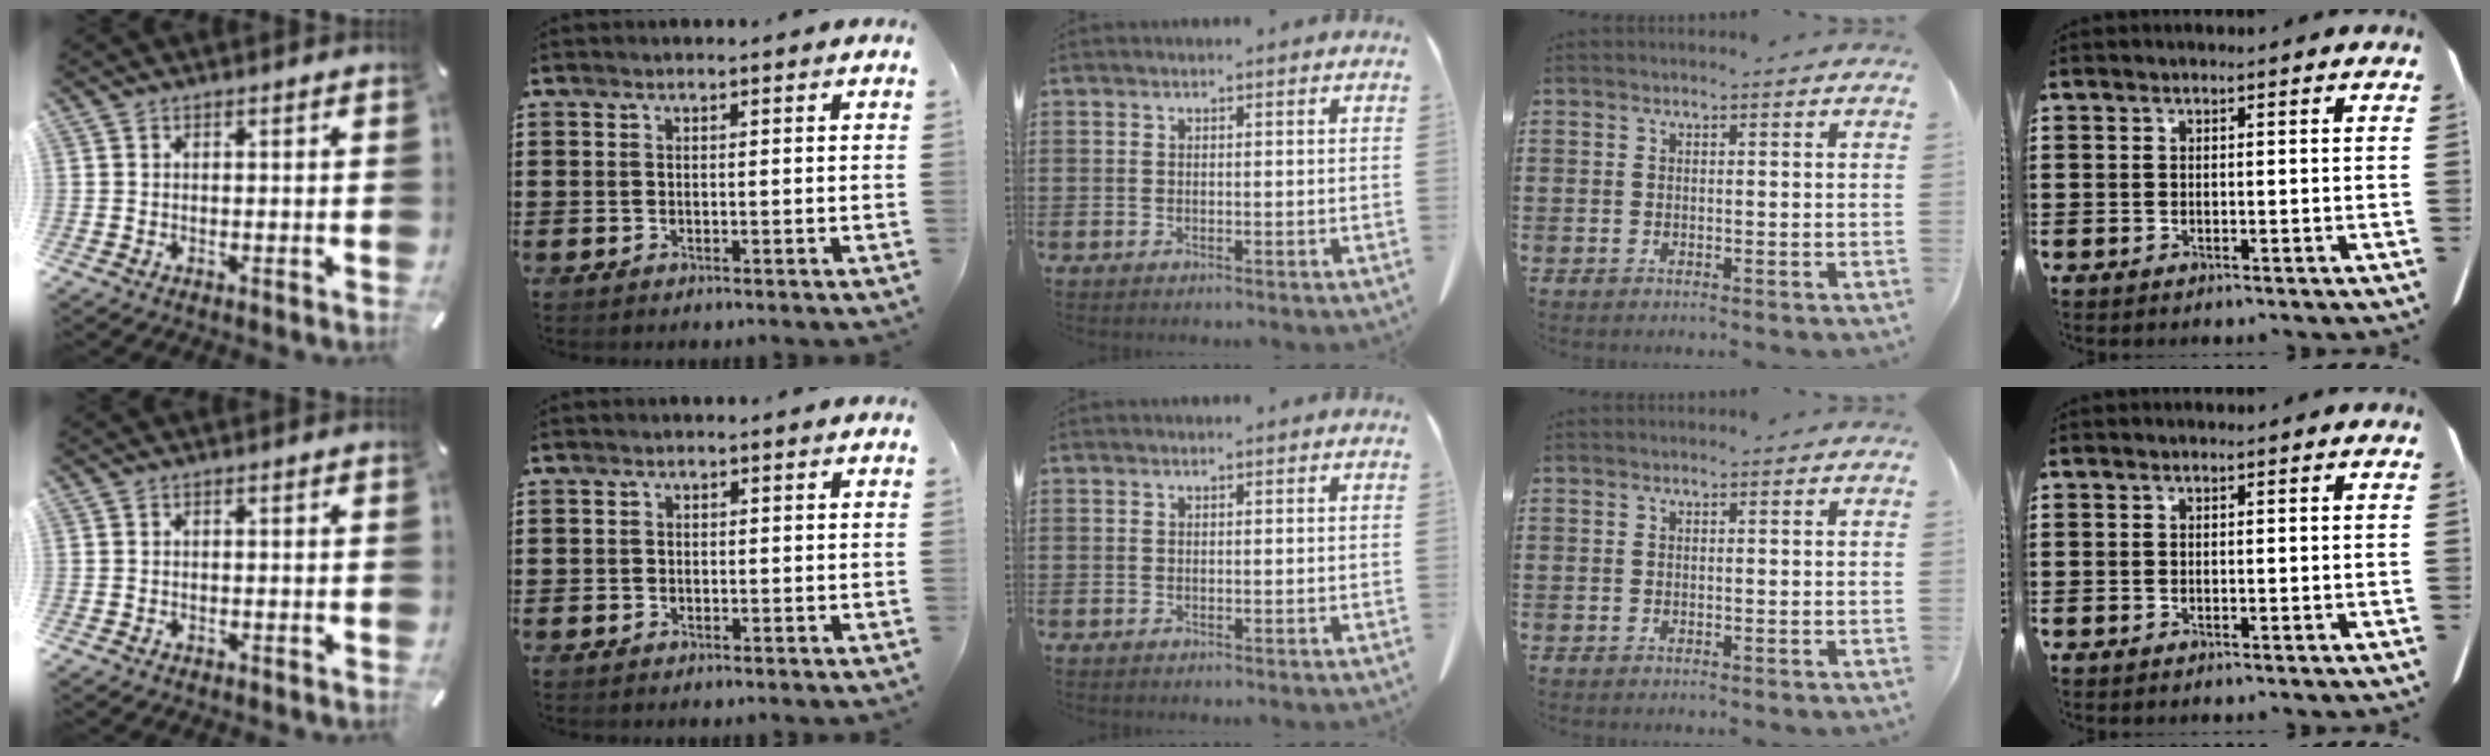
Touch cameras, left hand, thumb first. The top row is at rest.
{"thumb": {"total": 0.5, "force": [-0.3, 0.4, 0.2], "torque": [-0.002, 0.003, -0.008]}, "index": {"total": 0.7, "force": [-0.3, 0.7, 0.1], "torque": [-0.004, 0.002, -0.007]}}